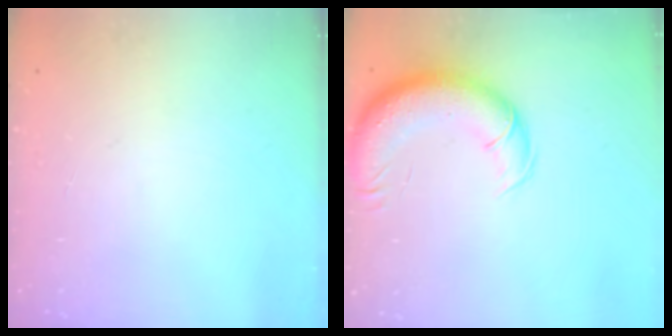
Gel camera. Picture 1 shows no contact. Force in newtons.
{"total": 13.8, "press": 13.2, "slide": 4.1}